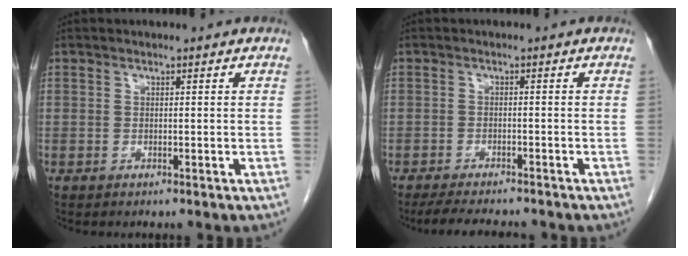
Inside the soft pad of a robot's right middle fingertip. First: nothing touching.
{"total": 7.3, "force": [-6.5, 1.2, 3.2], "torque": [-0.046, -0.013, -0.097]}